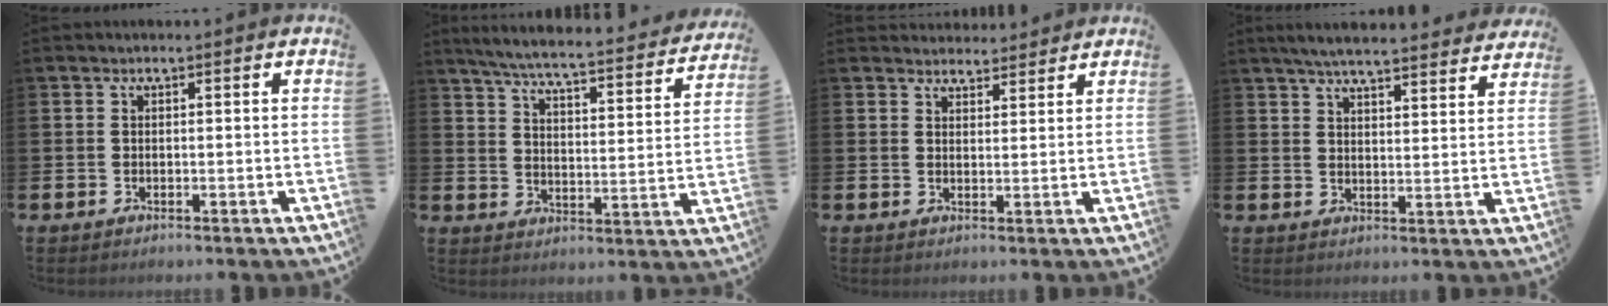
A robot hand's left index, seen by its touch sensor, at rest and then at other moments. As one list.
[{"total": 6.0, "force": [5.4, 0.3, 2.4], "torque": [-0.074, -0.043, 0.087]}, {"total": 3.3, "force": [3.2, 1.0, -0.2], "torque": [0.005, -0.016, 0.057]}, {"total": 5.7, "force": [5.5, 0.3, 1.5], "torque": [-0.035, -0.032, 0.096]}]